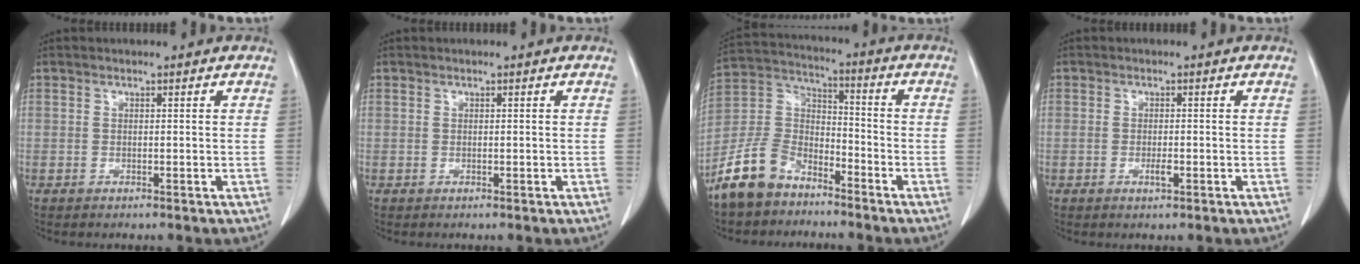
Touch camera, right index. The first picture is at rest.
{"total": 0.0}
{"total": 10.4, "force": [-7.9, 5.5, 4.0], "torque": [-0.101, 0.015, -0.160]}
{"total": 1.5, "force": [-0.6, 0.4, 1.3], "torque": [-0.024, -0.001, -0.009]}